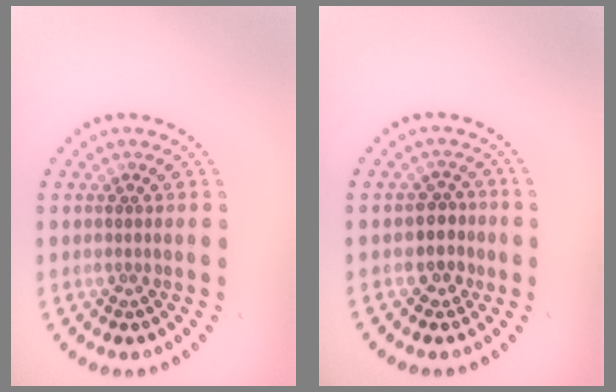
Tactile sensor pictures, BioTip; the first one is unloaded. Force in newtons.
{"total": 2.4, "press": 2.2, "slide": 1.0}